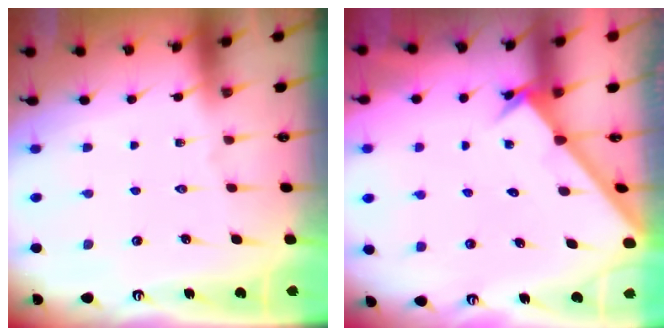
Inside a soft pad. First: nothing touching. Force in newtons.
{"total": 2.1, "press": 2.1, "slide": 0.2}